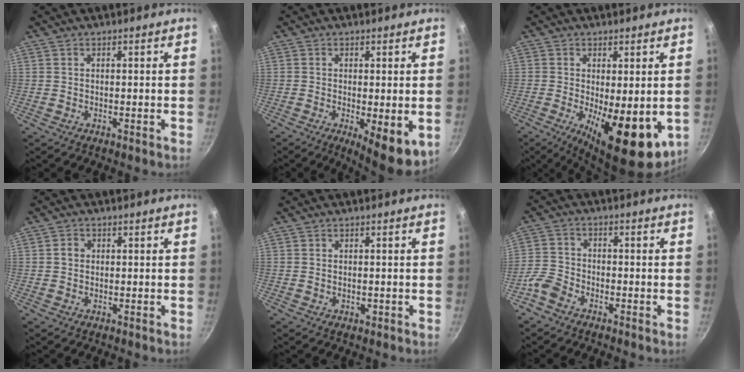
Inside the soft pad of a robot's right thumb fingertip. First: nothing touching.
{"total": 8.6, "force": [-1.8, 2.7, 8.0], "torque": [-0.100, -0.012, -0.016]}
{"total": 13.9, "force": [-2.7, 5.2, 12.6], "torque": [-0.165, -0.014, -0.028]}
{"total": 1.7, "force": [0.1, 1.5, 0.8], "torque": [-0.009, 0.008, -0.001]}
{"total": 1.1, "force": [-0.3, 0.8, 0.8], "torque": [-0.012, 0.001, -0.005]}
{"total": 4.6, "force": [-3.2, 2.7, 1.7], "torque": [-0.033, 0.033, -0.075]}